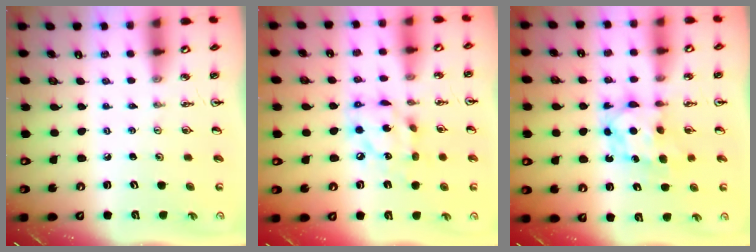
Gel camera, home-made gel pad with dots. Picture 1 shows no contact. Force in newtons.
{"total": 12.0, "press": 12.0, "slide": 0.8}
{"total": 6.7, "press": 6.7, "slide": 0.2}